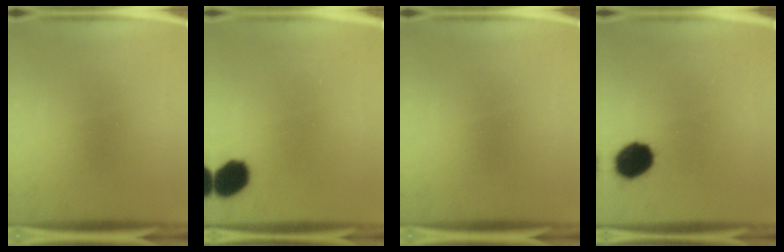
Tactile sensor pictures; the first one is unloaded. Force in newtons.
{"total": 8.5}
{"total": 0.0}
{"total": 10.3}